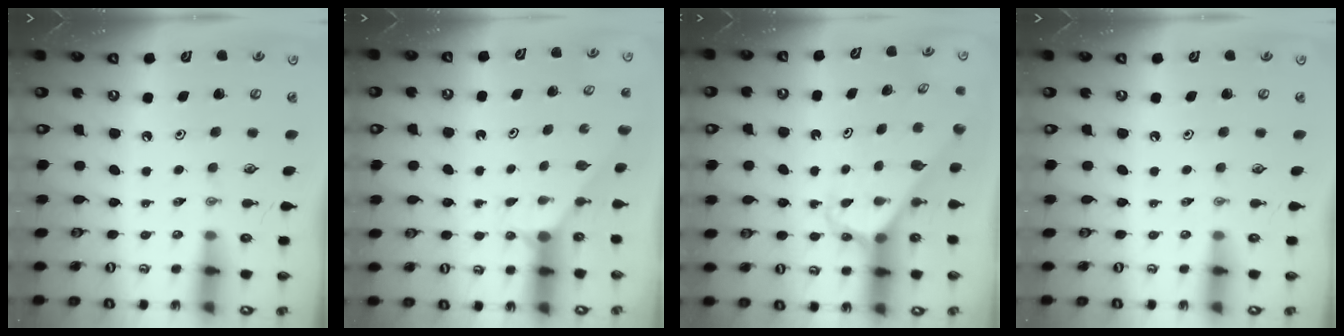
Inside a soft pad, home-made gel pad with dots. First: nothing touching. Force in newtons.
{"total": 1.7, "press": 1.7, "slide": 0.2}
{"total": 3.5, "press": 3.5, "slide": 0.5}
{"total": 0.0}